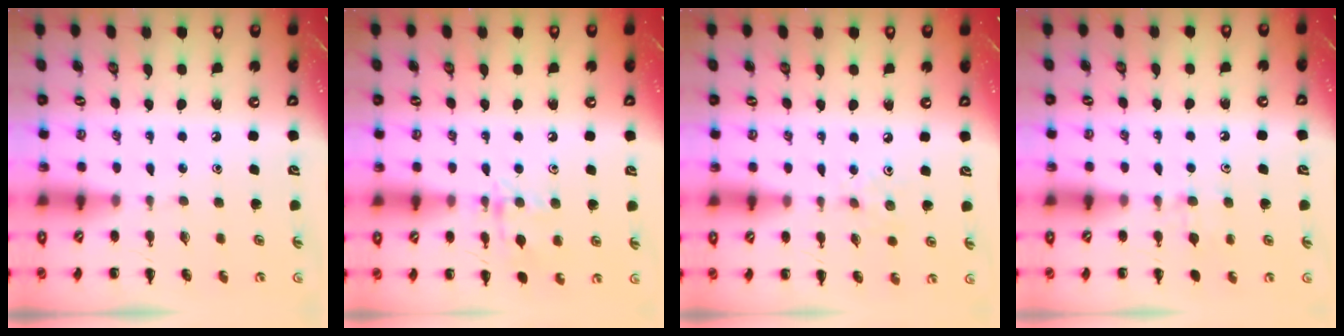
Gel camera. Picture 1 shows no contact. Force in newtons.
{"total": 10.2, "press": 10.2, "slide": 0.7}
{"total": 4.2, "press": 3.9, "slide": 1.5}
{"total": 7.5, "press": 7.3, "slide": 2.0}